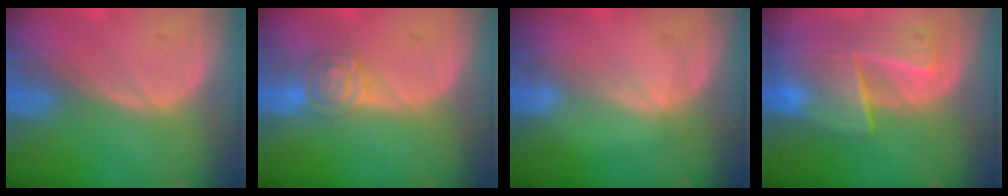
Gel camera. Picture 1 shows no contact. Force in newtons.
{"total": 4.6, "press": 4.5, "slide": 0.9}
{"total": 0.6, "press": 0.5, "slide": 0.2}
{"total": 8.9, "press": 8.1, "slide": 3.7}